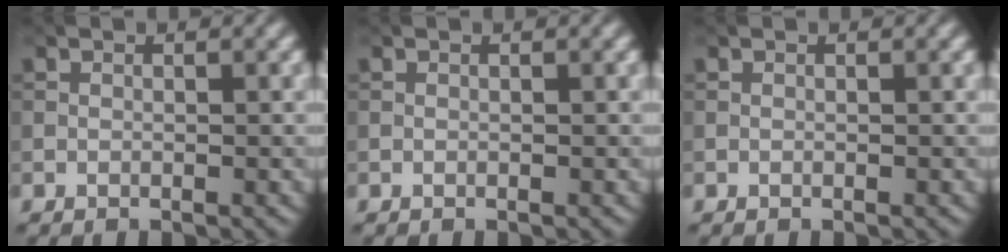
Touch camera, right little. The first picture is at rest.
{"total": 0.0}
{"total": 0.0}